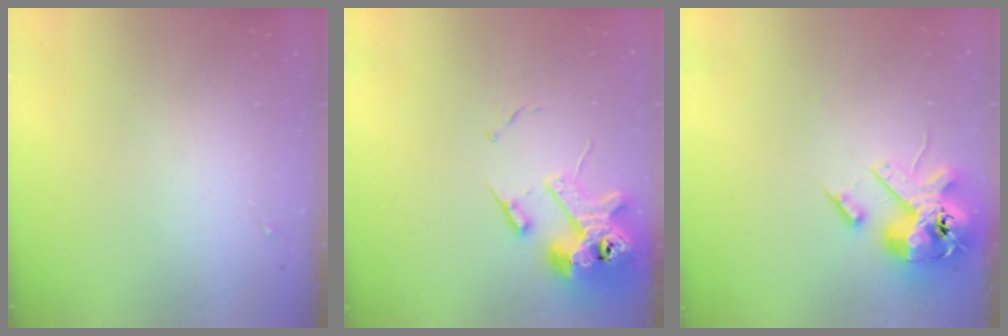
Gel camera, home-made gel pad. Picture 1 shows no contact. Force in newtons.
{"total": 14.4, "press": 14.2, "slide": 2.1}
{"total": 16.8, "press": 16.5, "slide": 2.9}